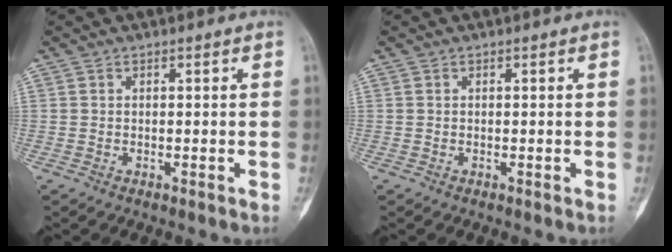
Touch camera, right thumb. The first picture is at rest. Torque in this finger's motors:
{"motor_torque": [0.13, 0.03, 0.06, -0.02, 0.02]}